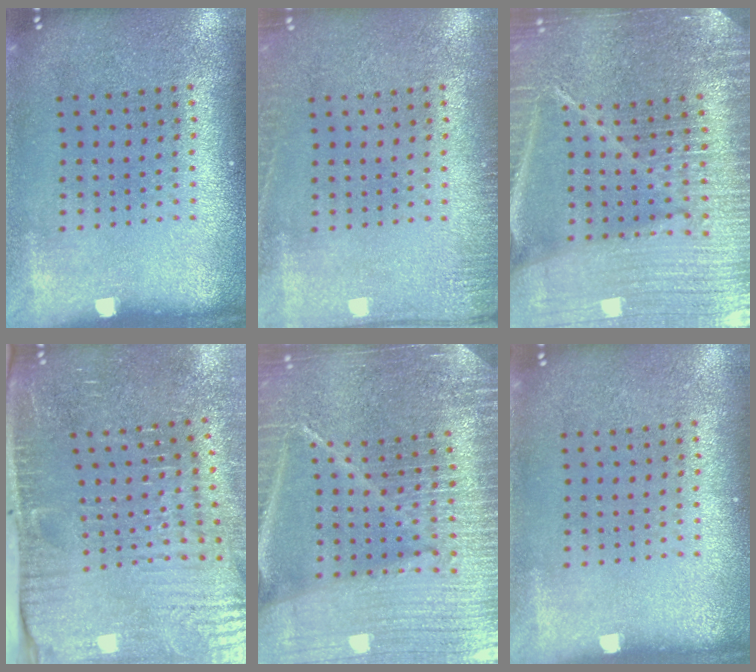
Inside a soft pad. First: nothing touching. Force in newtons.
{"total": 1.4, "press": 1.4, "slide": 0.4}
{"total": 5.4, "press": 4.7, "slide": 2.5}
{"total": 4.8, "press": 4.1, "slide": 2.4}
{"total": 5.6, "press": 4.9, "slide": 2.7}
{"total": 0.0}